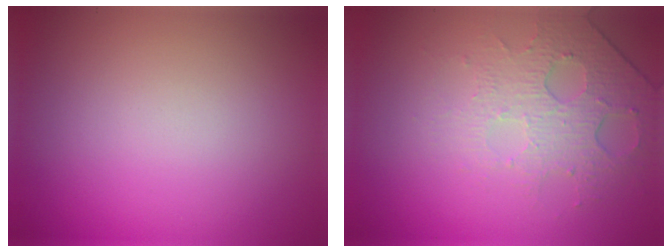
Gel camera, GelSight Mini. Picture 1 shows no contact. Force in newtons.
{"total": 4.6, "press": 3.0, "slide": 3.4}